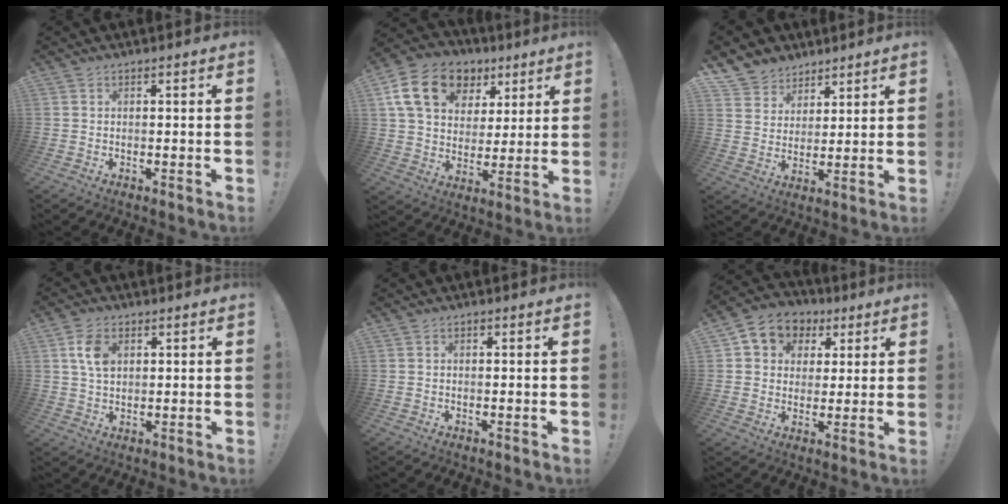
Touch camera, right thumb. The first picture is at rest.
{"total": 18.8, "force": [8.3, 13.5, 10.1], "torque": [-0.156, -0.027, 0.160]}
{"total": 7.8, "force": [5.6, 5.5, 0.4], "torque": [-0.019, -0.049, 0.114]}
{"total": 7.2, "force": [2.2, 4.8, 5.0], "torque": [-0.090, 0.004, 0.041]}
{"total": 0.6, "force": [0.0, 0.6, 0.1], "torque": [-0.003, 0.004, -0.001]}
{"total": 8.8, "force": [3.1, 7.7, 2.9], "torque": [-0.046, -0.012, 0.065]}